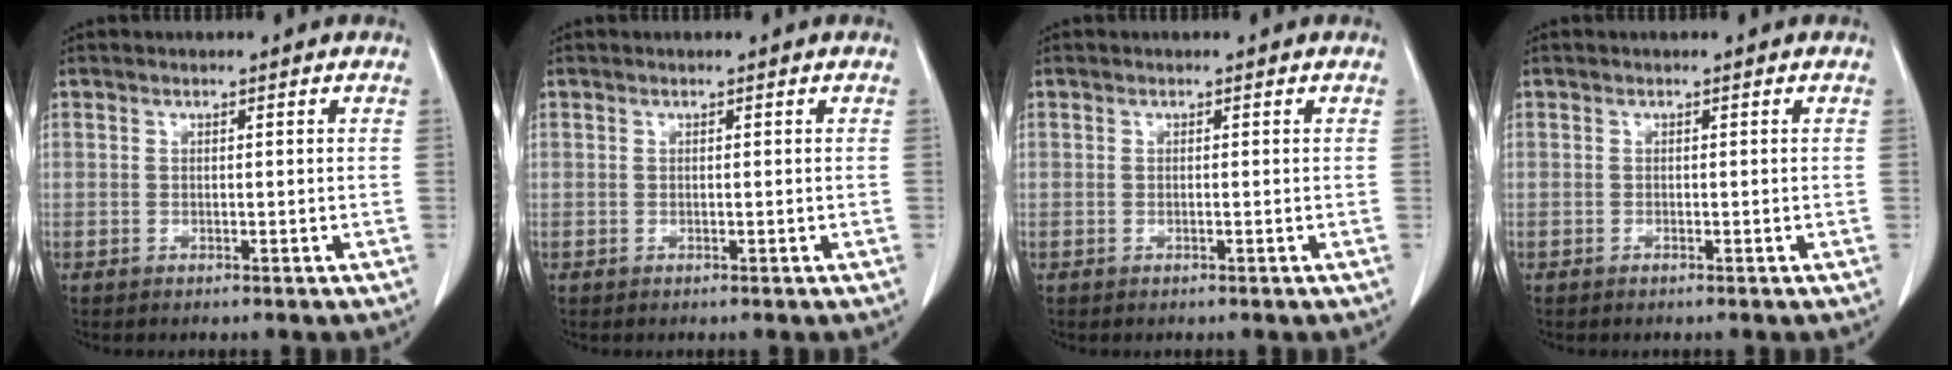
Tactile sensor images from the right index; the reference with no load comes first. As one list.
[{"total": 0.0}, {"total": 0.0}, {"total": 0.0}]